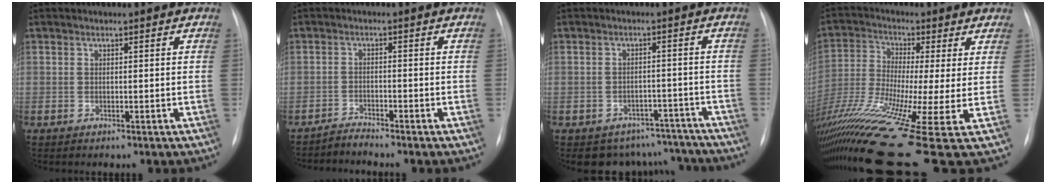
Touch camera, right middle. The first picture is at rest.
{"total": 2.0, "force": [-1.9, -0.4, -0.5], "torque": [0.009, -0.013, -0.036]}
{"total": 9.0, "force": [-7.8, 4.3, -0.2], "torque": [0.024, 0.036, -0.088]}
{"total": 18.2, "force": [-9.5, -0.7, 15.5], "torque": [-0.304, -0.047, -0.175]}